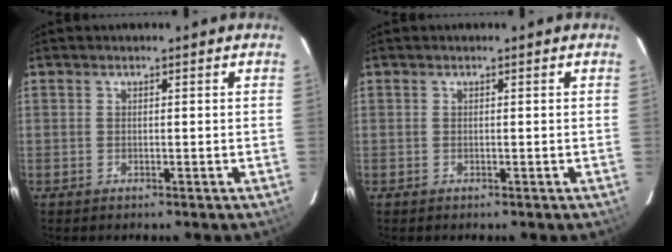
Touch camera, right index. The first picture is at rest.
{"total": 0.0}